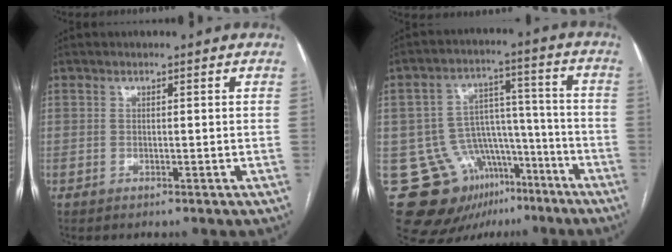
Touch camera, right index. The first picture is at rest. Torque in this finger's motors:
{"motor_torque": [-0.13, -0.09, -0.68, -0.21]}